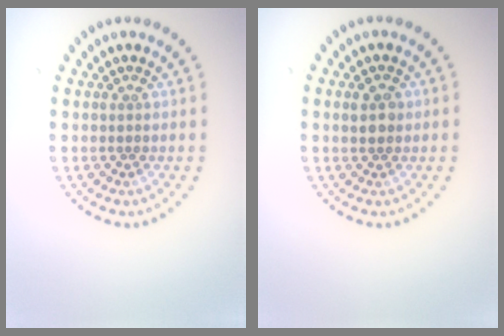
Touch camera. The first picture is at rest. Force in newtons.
{"total": 1.7, "press": 1.7, "slide": 0.3}